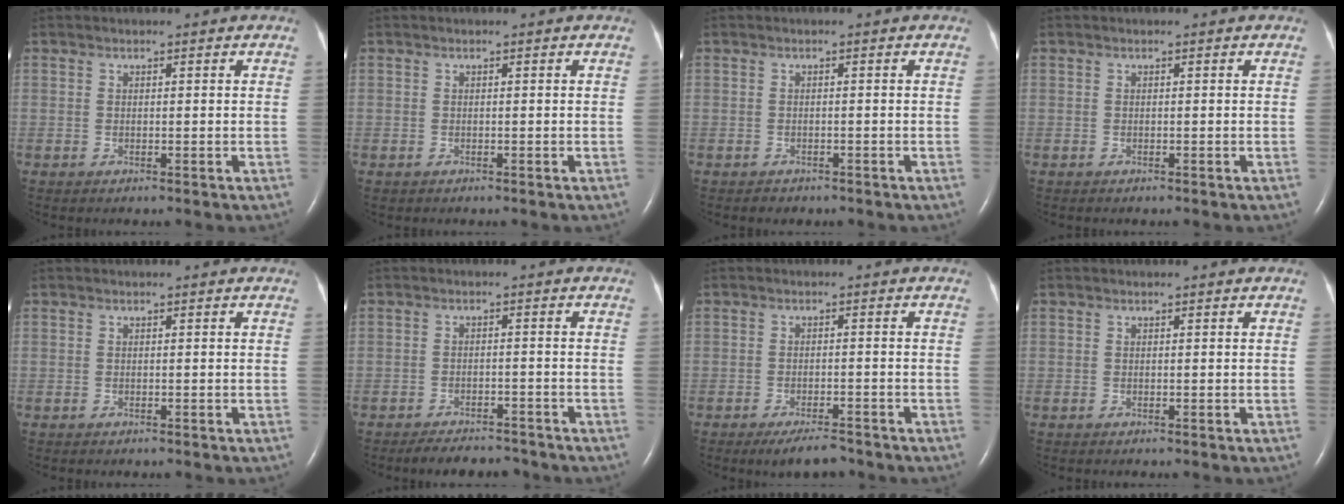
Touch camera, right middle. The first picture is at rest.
{"total": 0.0}
{"total": 1.1, "force": [-0.9, 0.7, 0.1], "torque": [-0.006, 0.000, -0.012]}
{"total": 0.0}
{"total": 0.0}
{"total": 6.0, "force": [-5.5, 1.8, 1.5], "torque": [-0.022, -0.005, -0.079]}
{"total": 4.5, "force": [-3.7, 1.1, 2.4], "torque": [-0.041, -0.004, -0.058]}
{"total": 0.0}